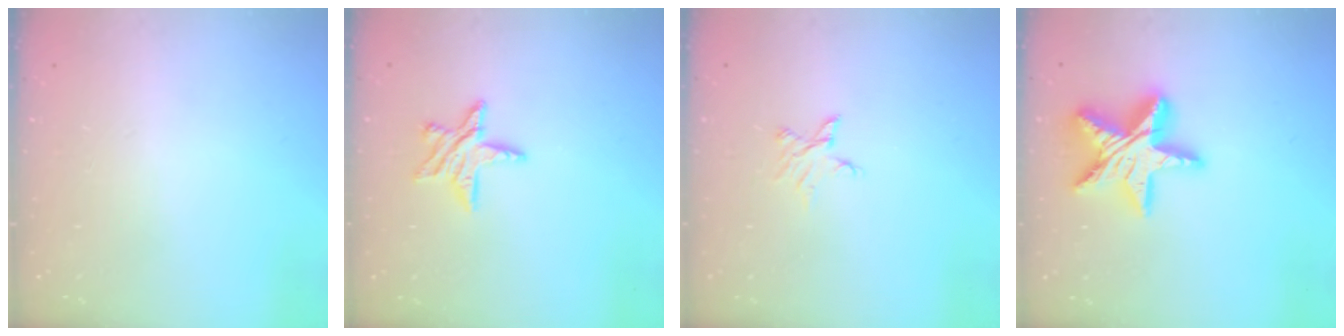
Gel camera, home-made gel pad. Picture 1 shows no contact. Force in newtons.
{"total": 8.9, "press": 8.9, "slide": 0.8}
{"total": 2.9, "press": 2.9, "slide": 0.2}
{"total": 16.5, "press": 16.5, "slide": 1.2}